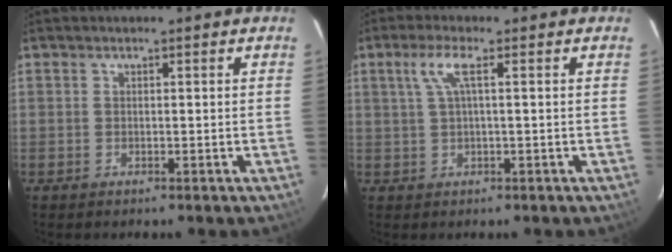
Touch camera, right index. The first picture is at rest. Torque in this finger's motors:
{"motor_torque": [0.29, -0.17, 0.27, 0.08]}